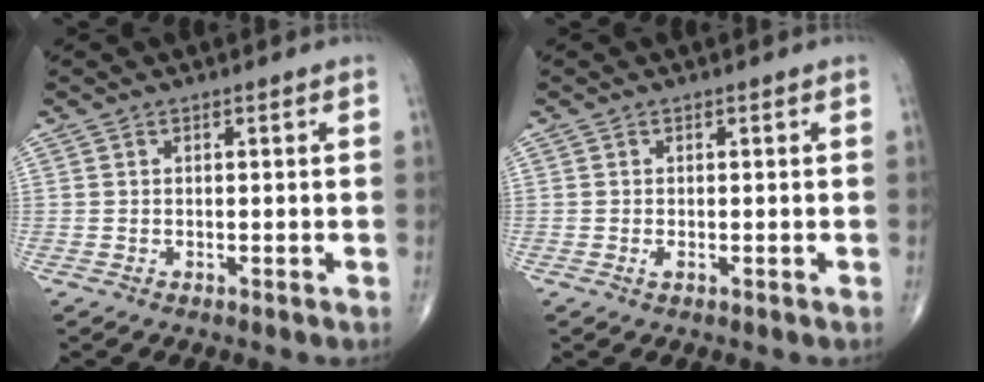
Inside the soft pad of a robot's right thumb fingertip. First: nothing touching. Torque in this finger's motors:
{"motor_torque": [-0.13, -0.02, 0.10, 0.12, 0.00]}